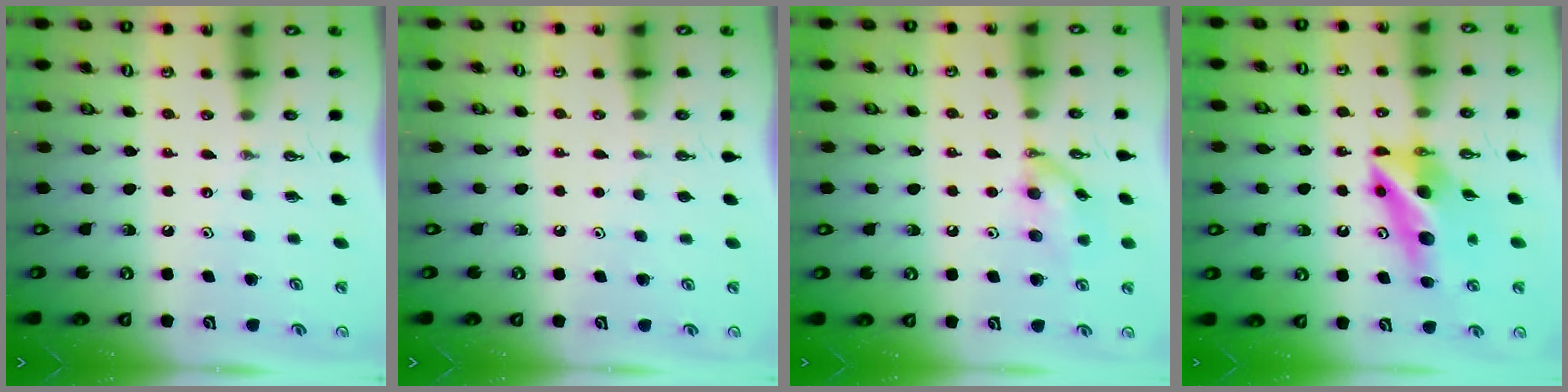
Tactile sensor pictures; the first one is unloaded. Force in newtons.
{"total": 0.0}
{"total": 10.9, "press": 10.9, "slide": 1.1}
{"total": 12.4, "press": 12.3, "slide": 1.2}